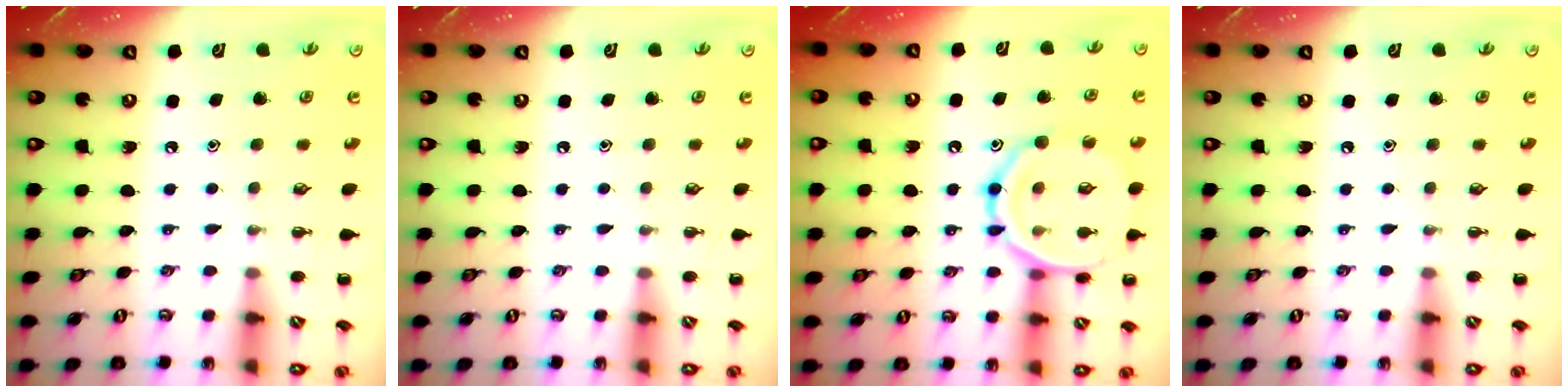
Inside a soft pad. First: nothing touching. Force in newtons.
{"total": 0.0}
{"total": 16.9, "press": 16.8, "slide": 1.9}
{"total": 0.0}